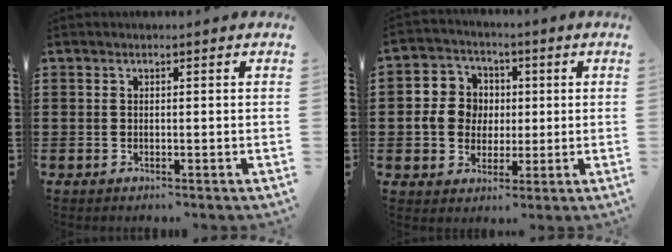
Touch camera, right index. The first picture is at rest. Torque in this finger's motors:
{"motor_torque": [1.14, 0.58, 0.24, 0.07]}